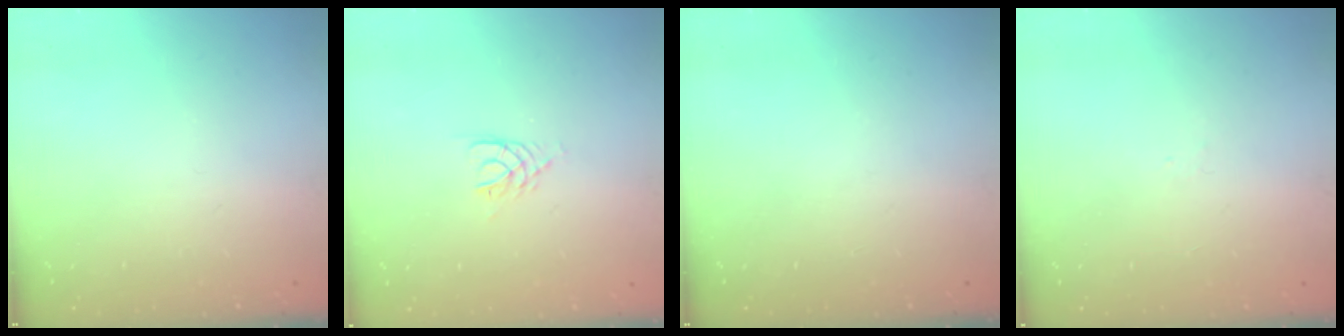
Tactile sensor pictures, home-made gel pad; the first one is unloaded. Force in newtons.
{"total": 3.0, "press": 2.9, "slide": 0.4}
{"total": 0.0}
{"total": 1.6, "press": 1.5, "slide": 0.4}